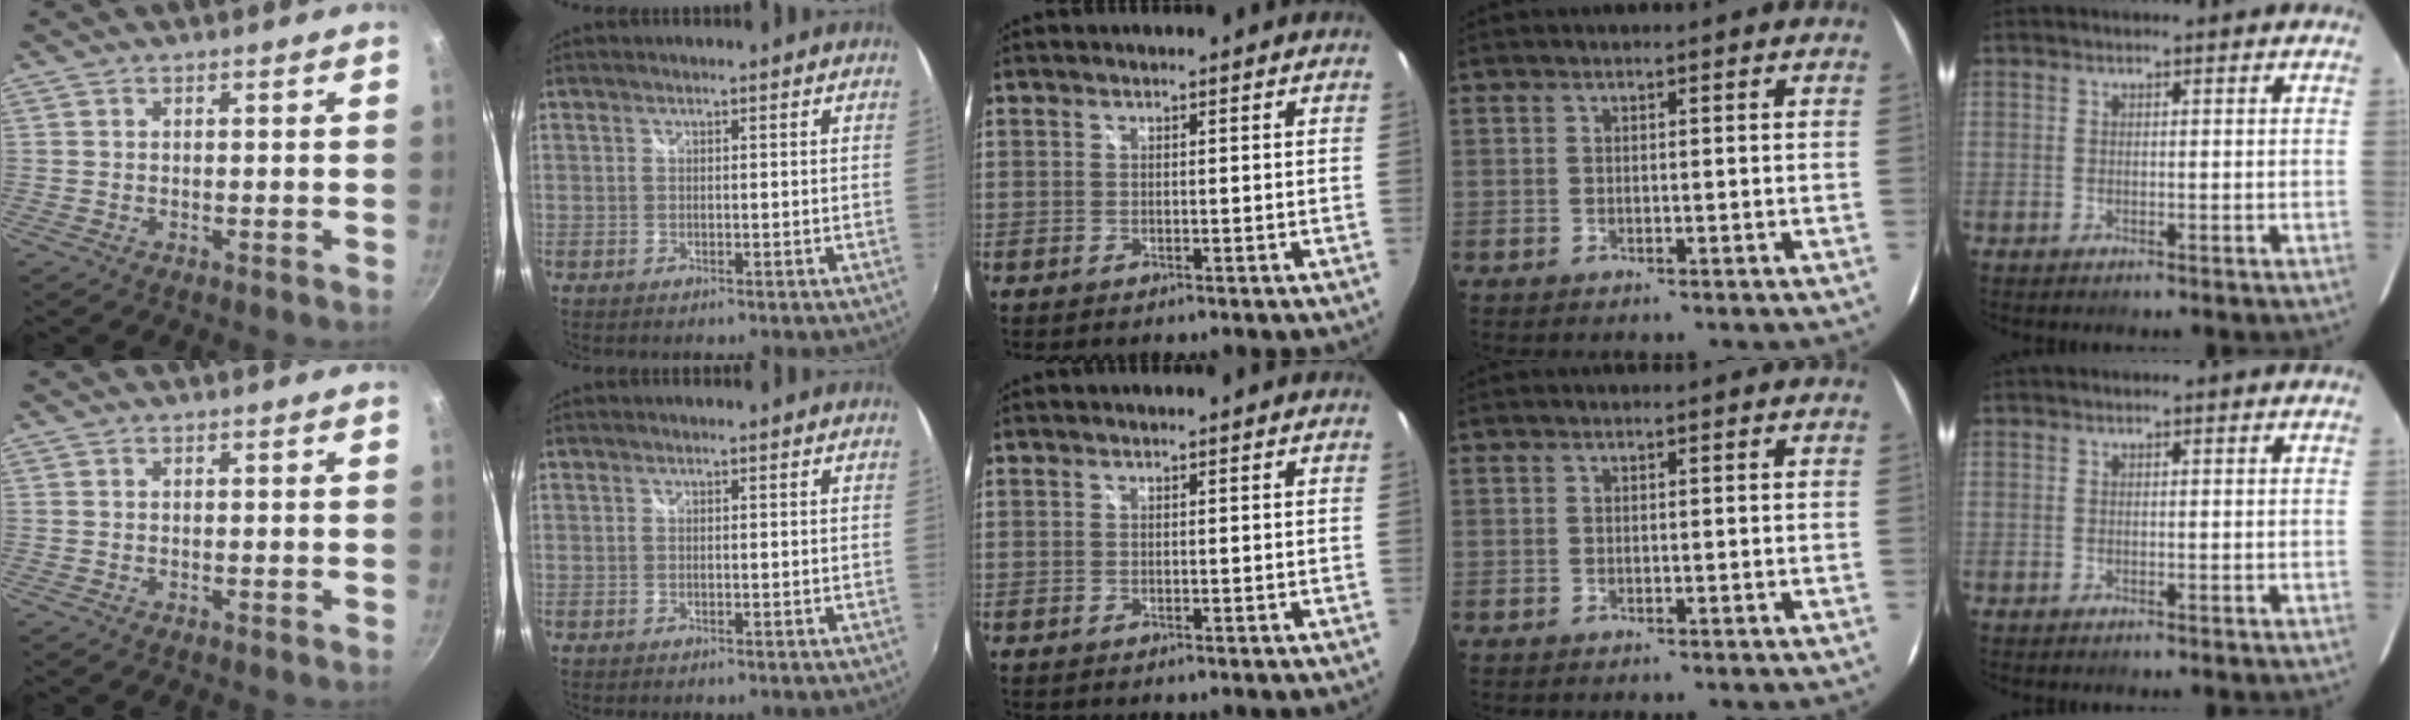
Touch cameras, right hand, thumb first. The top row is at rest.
{}